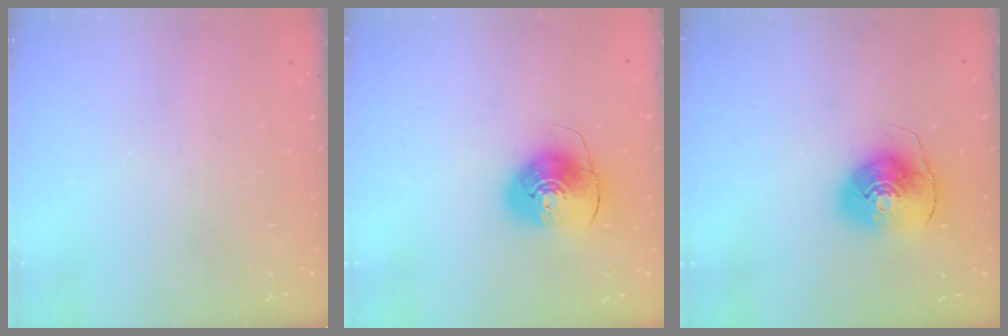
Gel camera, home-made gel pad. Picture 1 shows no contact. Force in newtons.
{"total": 9.3, "press": 9.3, "slide": 1.1}
{"total": 10.2, "press": 10.1, "slide": 1.5}